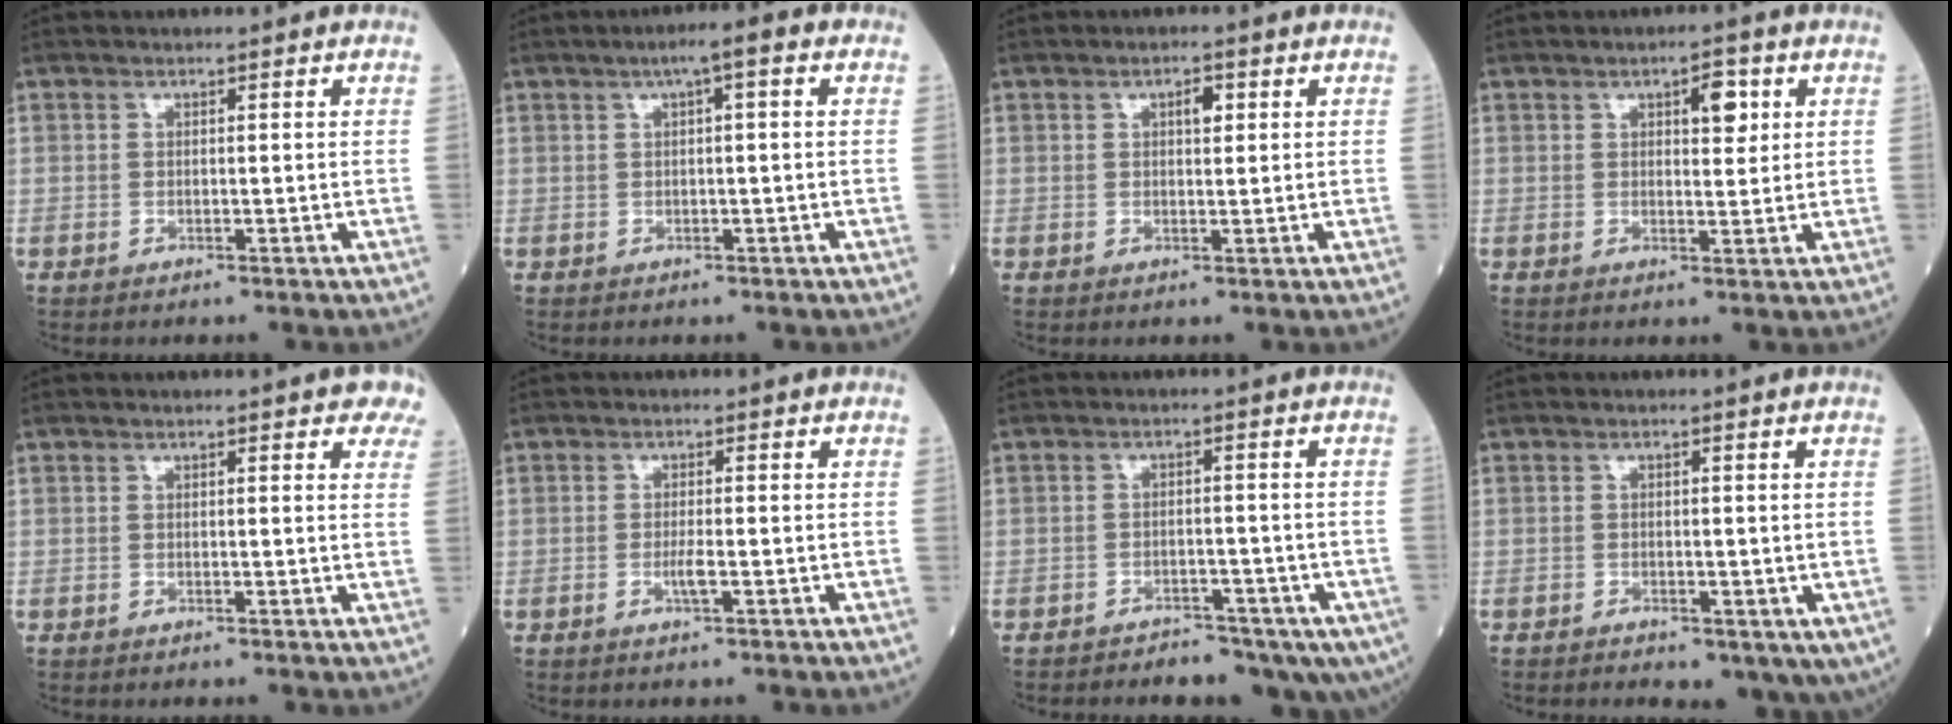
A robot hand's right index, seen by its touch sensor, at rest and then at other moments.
{"total": 3.6, "force": [1.4, 0.5, 3.3], "torque": [-0.051, 0.016, 0.019]}
{"total": 2.0, "force": [0.7, 0.8, 1.7], "torque": [-0.026, 0.002, 0.011]}
{"total": 4.0, "force": [1.6, 1.5, 3.3], "torque": [-0.043, 0.002, 0.021]}
{"total": 5.5, "force": [4.0, 1.4, 3.5], "torque": [-0.034, 0.002, 0.030]}
{"total": 1.9, "force": [-0.5, 0.1, 1.8], "torque": [-0.037, -0.003, -0.010]}
{"total": 10.2, "force": [-7.6, 5.0, 4.5], "torque": [-0.058, 0.005, -0.095]}
{"total": 6.8, "force": [-3.0, 3.7, 4.9], "torque": [-0.057, -0.011, -0.037]}